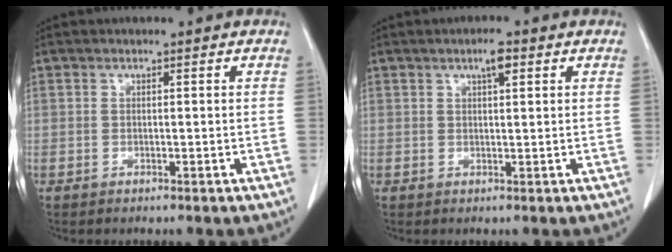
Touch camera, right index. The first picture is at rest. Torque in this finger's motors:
{"motor_torque": [0.26, 0.12, 0.04, 0.03]}